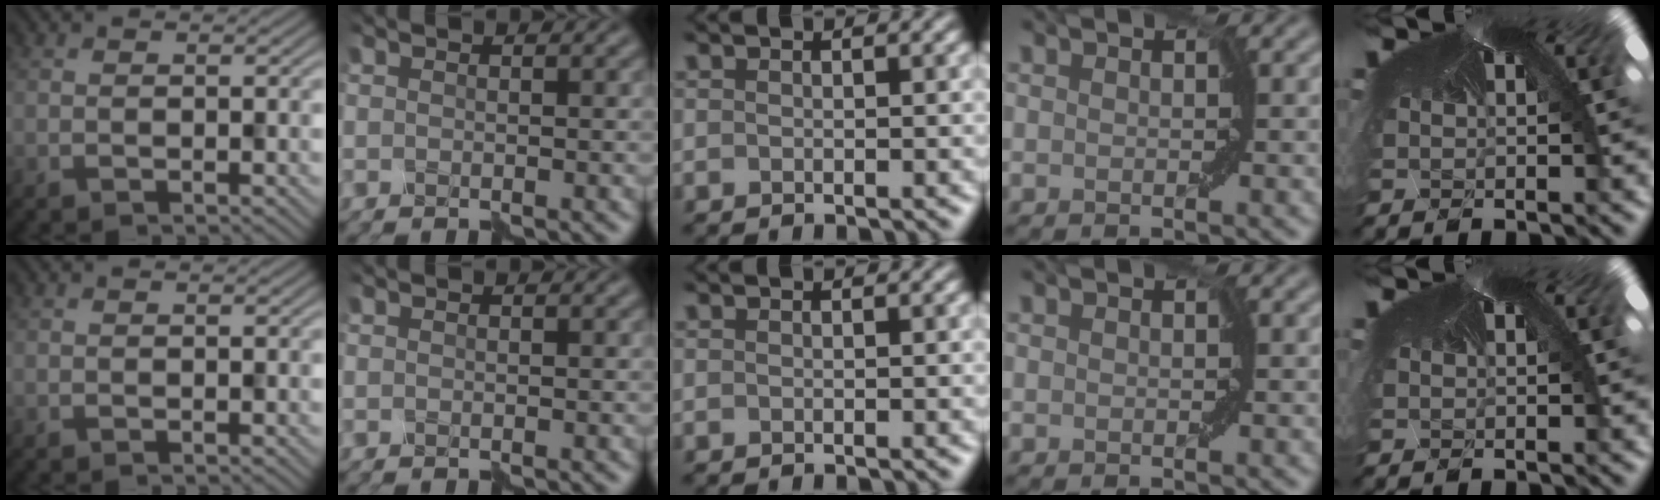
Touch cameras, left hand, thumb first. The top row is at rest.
{}